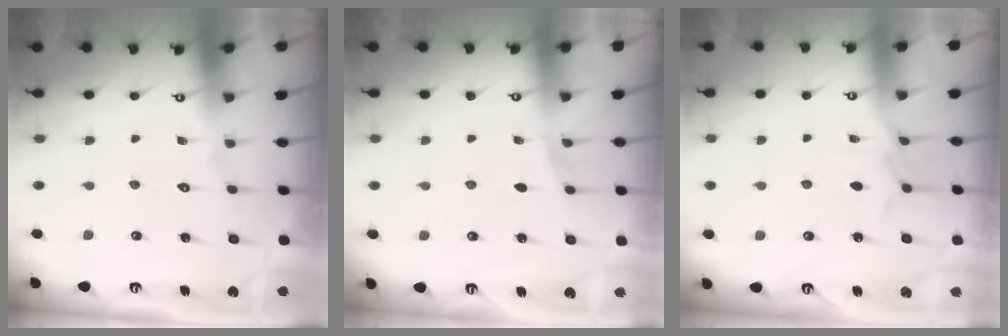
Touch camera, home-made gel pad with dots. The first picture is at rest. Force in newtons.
{"total": 4.4, "press": 3.6, "slide": 2.5}
{"total": 6.0, "press": 5.9, "slide": 0.7}